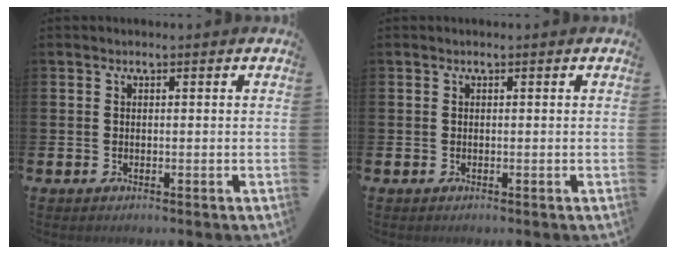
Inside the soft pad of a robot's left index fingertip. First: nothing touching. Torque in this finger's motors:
{"motor_torque": [0.03, 0.00, 0.01, -0.01]}